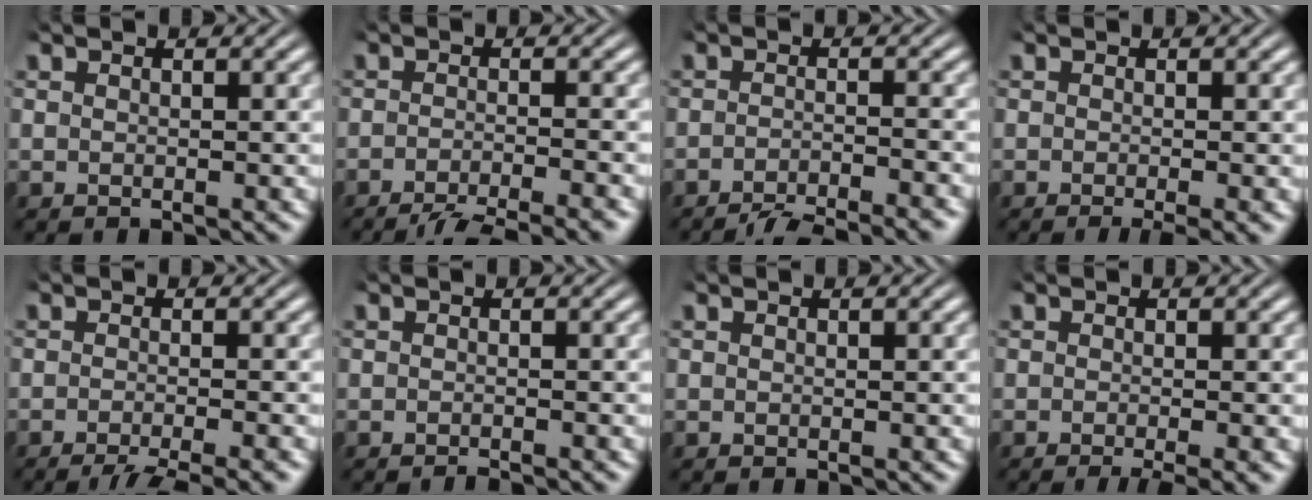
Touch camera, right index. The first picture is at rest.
{"total": 7.7, "force": [-6.9, 2.1, 2.7], "torque": [-0.027, -0.011, -0.105]}
{"total": 7.1, "force": [-6.7, 1.3, 1.8], "torque": [-0.006, -0.011, -0.103]}
{"total": 2.3, "force": [-1.6, 0.3, 1.6], "torque": [-0.016, -0.003, -0.025]}
{"total": 6.0, "force": [-5.1, 1.6, 2.8], "torque": [-0.031, -0.008, -0.075]}
{"total": 1.3, "force": [-1.3, -0.2, 0.2], "torque": [-0.002, -0.001, -0.022]}
{"total": 0.0}
{"total": 2.8, "force": [-2.1, 0.5, 1.8], "torque": [-0.021, -0.003, -0.032]}